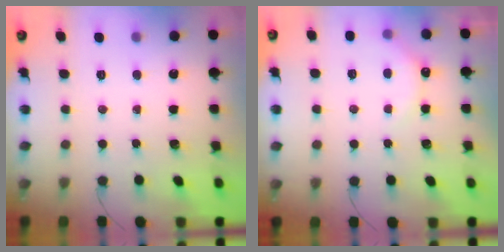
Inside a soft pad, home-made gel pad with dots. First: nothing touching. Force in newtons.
{"total": 5.8, "press": 5.7, "slide": 1.3}